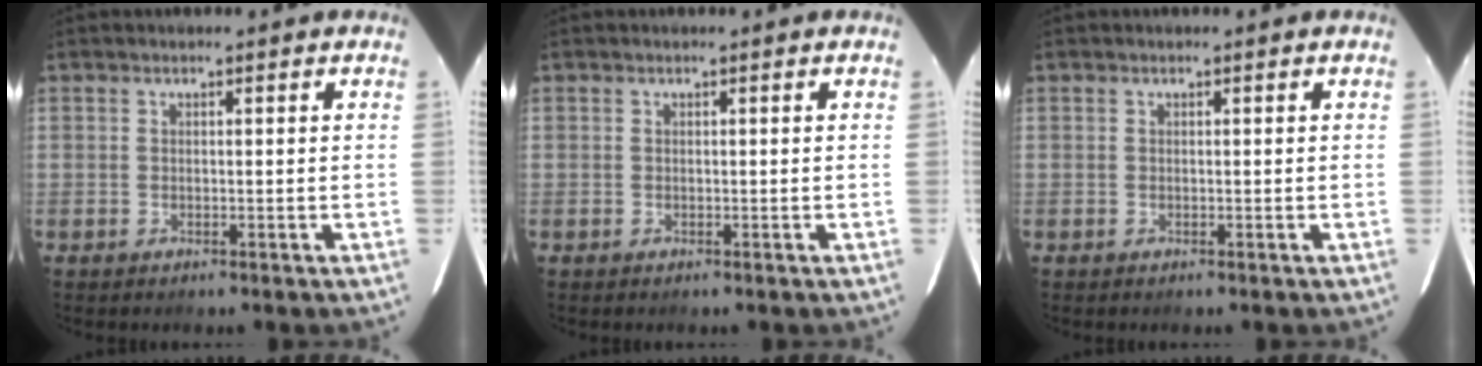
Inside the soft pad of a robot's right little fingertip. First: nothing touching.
{"total": 0.0}
{"total": 0.0}